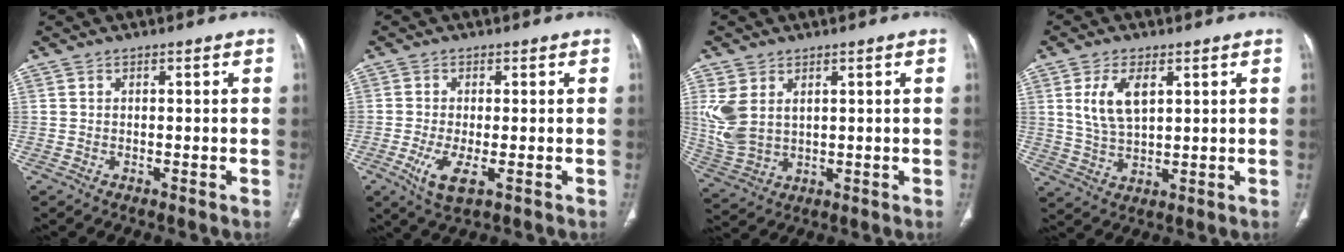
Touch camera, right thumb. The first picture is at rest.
{"total": 5.8, "force": [-1.9, 1.9, 5.2], "torque": [-0.111, -0.015, -0.031]}
{"total": 9.1, "force": [2.6, 6.2, 6.1], "torque": [-0.141, -0.008, 0.070]}
{"total": 8.0, "force": [2.7, 4.1, 6.3], "torque": [-0.119, -0.009, 0.059]}